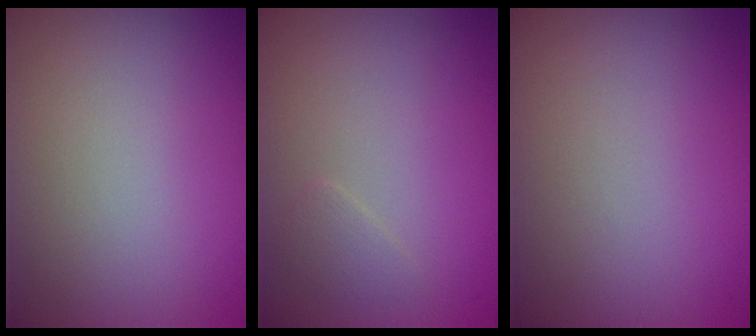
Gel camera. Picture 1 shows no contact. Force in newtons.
{"total": 0.9, "press": 0.9, "slide": 0.0}
{"total": 0.0}